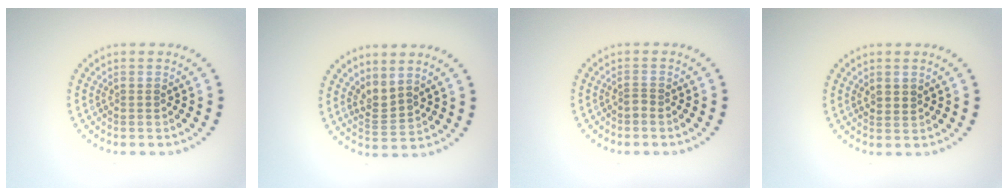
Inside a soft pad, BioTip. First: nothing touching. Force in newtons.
{"total": 2.2, "press": 1.5, "slide": 1.6}
{"total": 0.7, "press": 0.5, "slide": 0.5}
{"total": 1.2, "press": 1.0, "slide": 0.6}